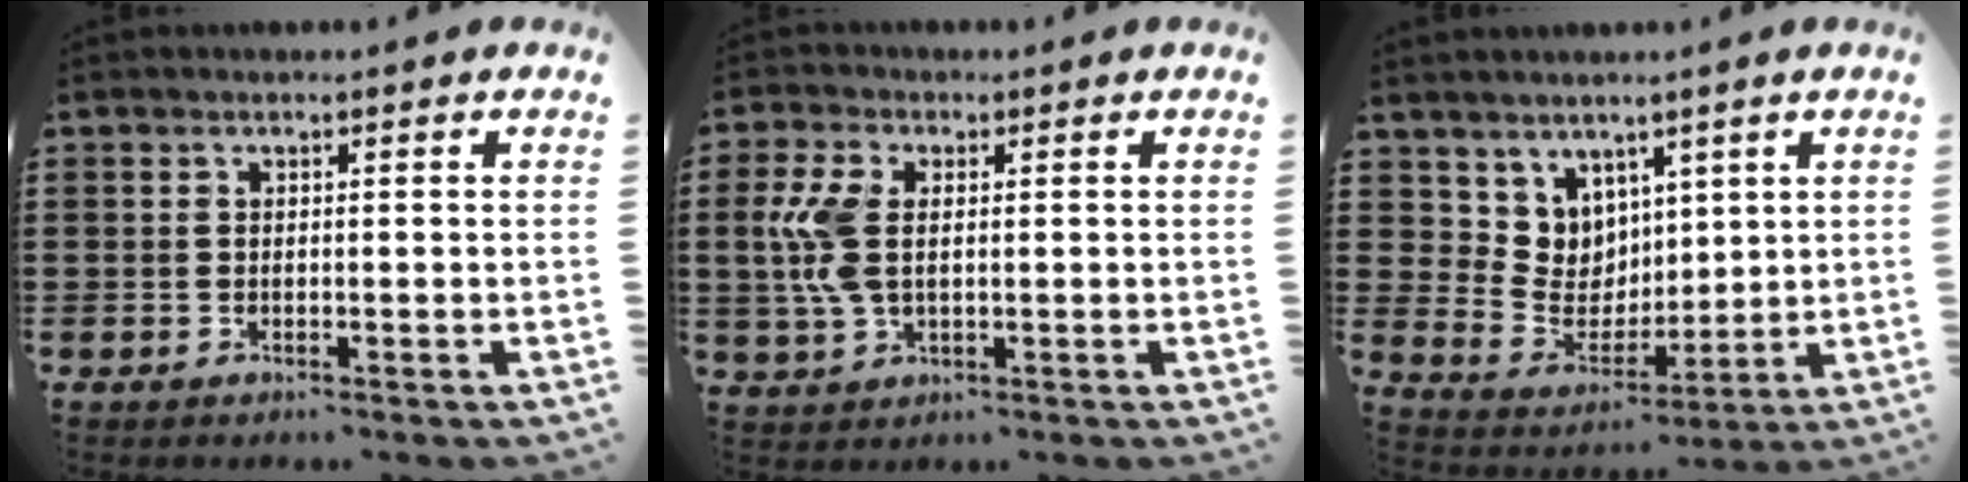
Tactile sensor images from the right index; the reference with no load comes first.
{"total": 7.4, "force": [0.6, 4.1, 6.1], "torque": [-0.164, -0.002, 0.001]}
{"total": 6.6, "force": [4.0, 5.3, -0.3], "torque": [-0.037, -0.026, 0.081]}